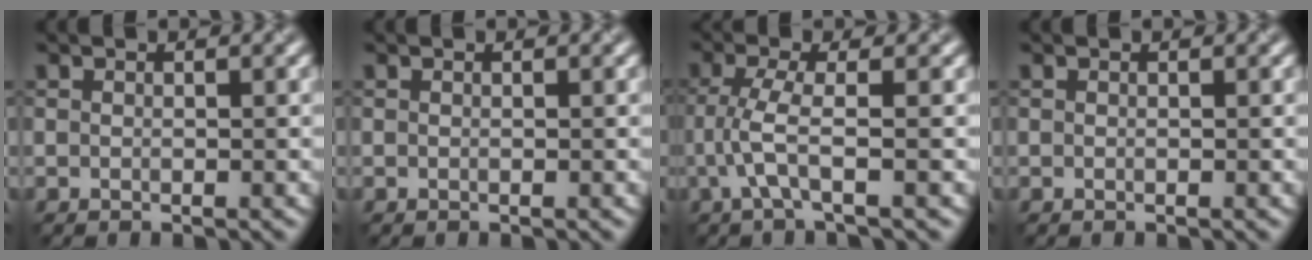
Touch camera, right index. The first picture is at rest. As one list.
[{"total": 0.0}, {"total": 2.8, "force": [-1.2, 0.2, 2.5], "torque": [-0.058, 0.007, -0.021]}, {"total": 0.0}]